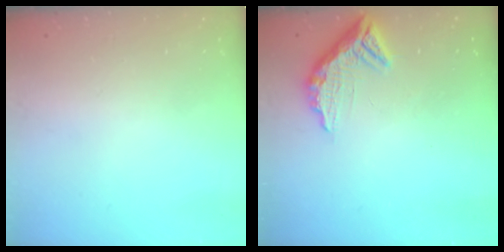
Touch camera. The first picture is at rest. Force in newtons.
{"total": 10.8, "press": 10.8, "slide": 0.8}